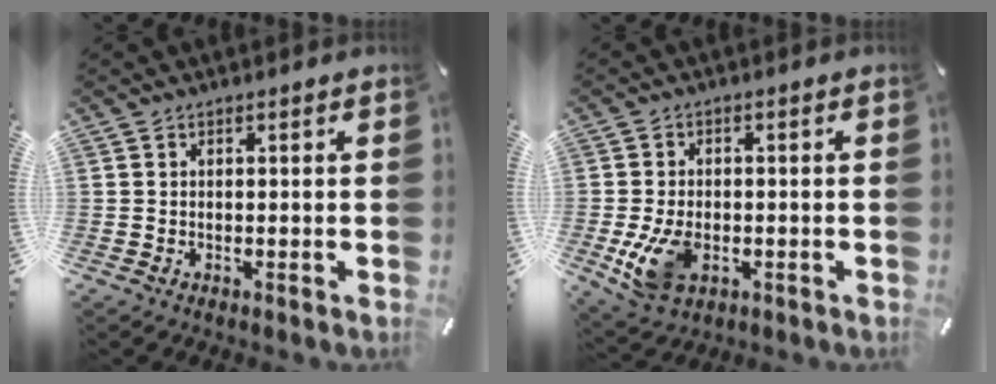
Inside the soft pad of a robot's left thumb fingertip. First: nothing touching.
{"total": 8.7, "force": [-2.2, 5.7, 6.1], "torque": [-0.135, -0.003, -0.039]}